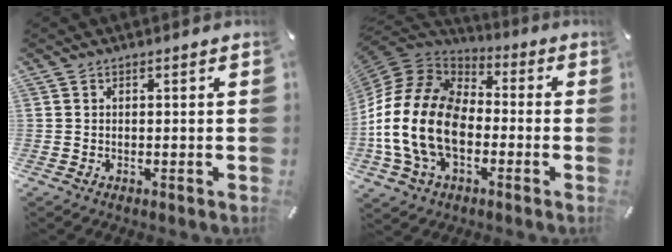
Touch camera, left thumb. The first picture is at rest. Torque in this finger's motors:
{"motor_torque": [1.04, 2.80, 2.77, 0.00, 1.05]}